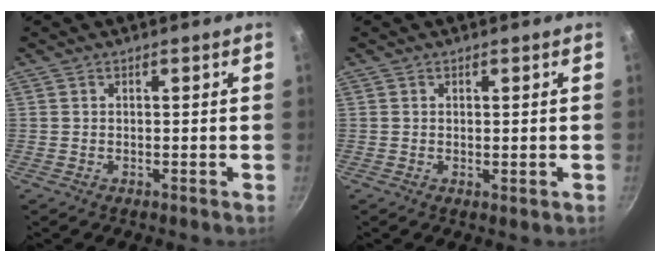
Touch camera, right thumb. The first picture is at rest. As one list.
[{"total": 0.7, "force": [0.1, 0.2, 0.6], "torque": [-0.009, -0.004, 0.001]}]